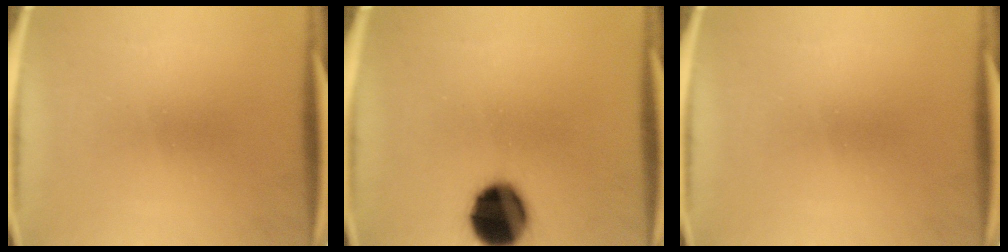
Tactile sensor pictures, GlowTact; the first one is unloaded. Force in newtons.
{"total": 16.1}
{"total": 0.0}